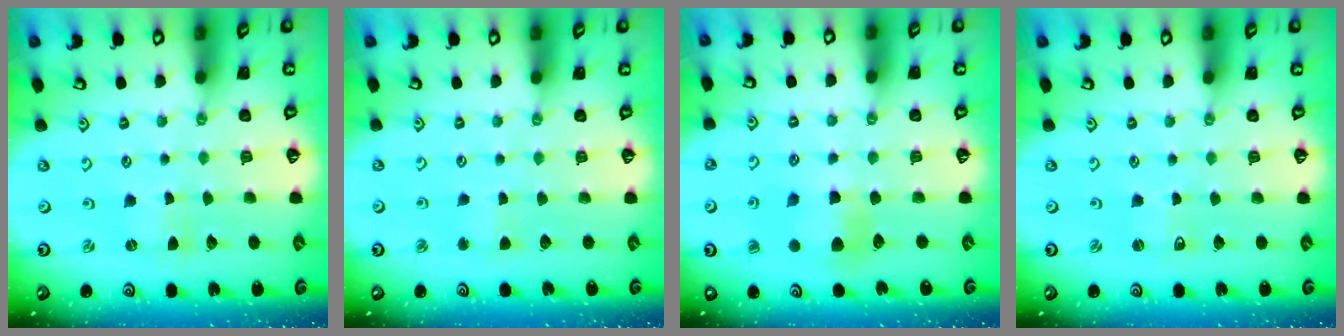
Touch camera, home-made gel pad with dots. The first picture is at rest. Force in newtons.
{"total": 2.8, "press": 2.8, "slide": 0.3}
{"total": 6.7, "press": 6.7, "slide": 0.3}
{"total": 2.3, "press": 2.3, "slide": 0.4}